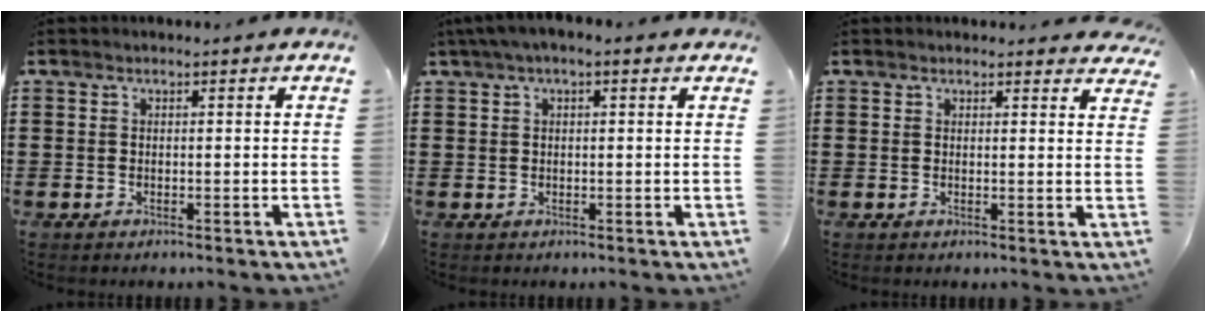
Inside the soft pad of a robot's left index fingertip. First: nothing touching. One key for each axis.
{"total": 2.1, "fx": 0.8, "fy": 0.6, "fz": 1.8, "tx": -0.034, "ty": 0.006, "tz": 0.013}
{"total": 1.7, "fx": 1.6, "fy": 0.4, "fz": 0.2, "tx": 0.002, "ty": -0.001, "tz": 0.030}